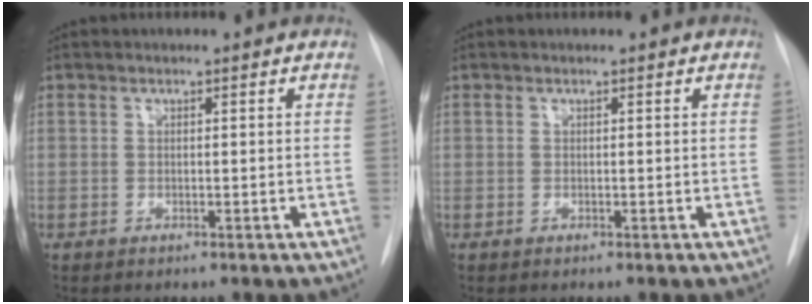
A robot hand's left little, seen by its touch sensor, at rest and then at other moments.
{"total": 0.0}